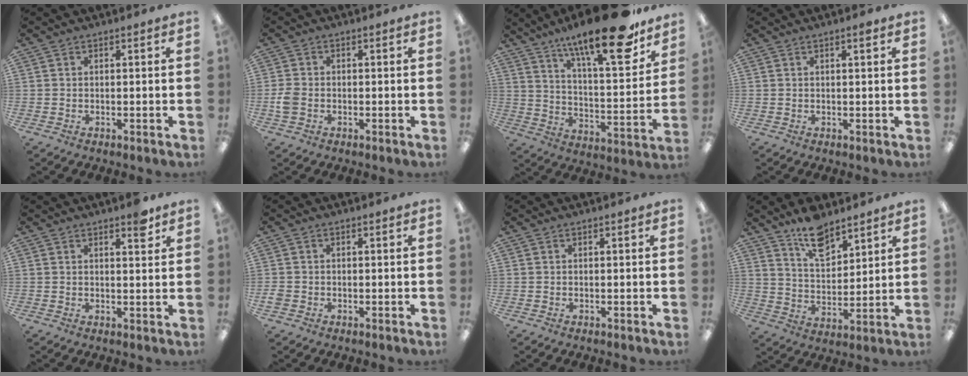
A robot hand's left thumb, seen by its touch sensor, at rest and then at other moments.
{"total": 3.4, "force": [-0.9, 2.5, 2.1], "torque": [-0.050, 0.002, -0.019]}
{"total": 23.1, "force": [16.2, 5.5, 15.4], "torque": [-0.233, -0.108, 0.259]}
{"total": 1.5, "force": [0.9, 0.2, 1.2], "torque": [-0.016, -0.002, 0.013]}
{"total": 4.2, "force": [3.0, 1.2, 2.7], "torque": [-0.027, -0.014, 0.045]}
{"total": 1.6, "force": [-0.5, 1.3, 0.6], "torque": [-0.010, 0.002, -0.010]}
{"total": 0.0}
{"total": 10.7, "force": [8.3, 5.0, 4.7], "torque": [-0.070, -0.049, 0.147]}